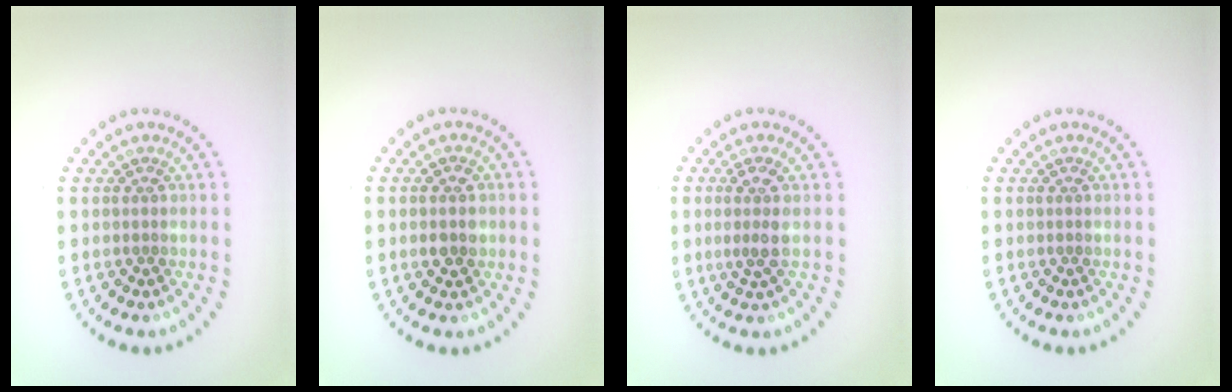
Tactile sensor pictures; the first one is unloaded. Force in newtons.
{"total": 2.4, "press": 2.4, "slide": 0.1}
{"total": 2.0, "press": 1.7, "slide": 1.0}
{"total": 0.0}